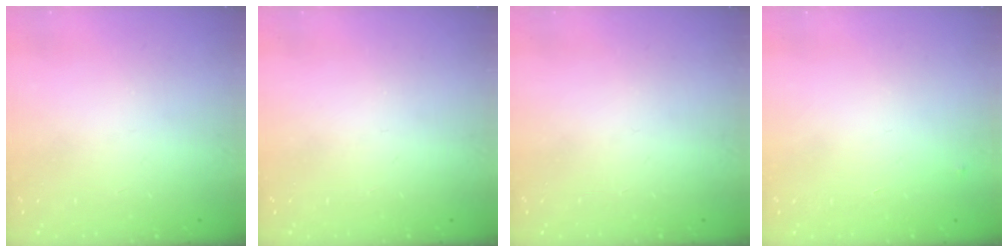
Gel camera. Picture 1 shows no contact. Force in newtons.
{"total": 0.0}
{"total": 0.0}
{"total": 2.5, "press": 2.5, "slide": 0.4}